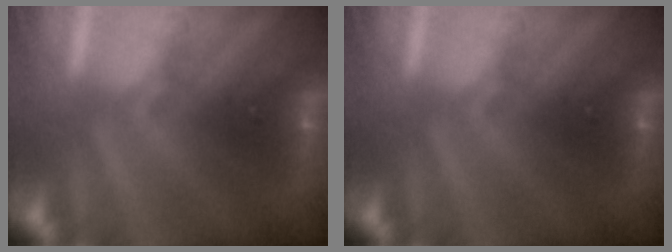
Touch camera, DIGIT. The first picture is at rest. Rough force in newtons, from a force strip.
{"total": 0.0}